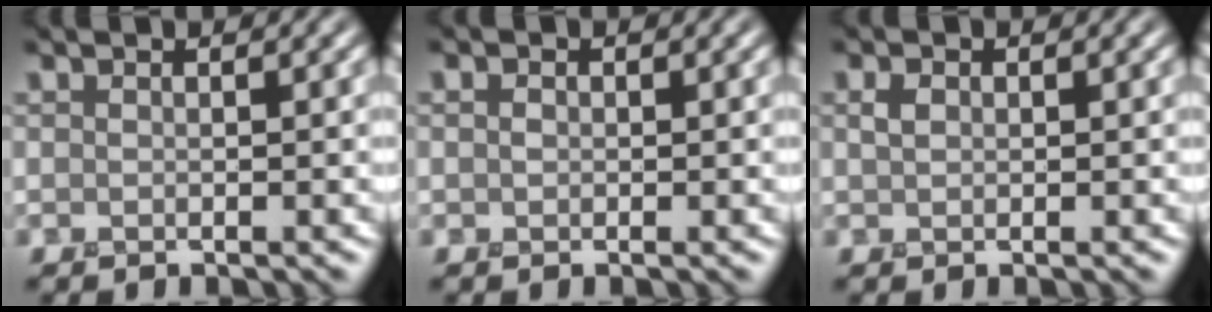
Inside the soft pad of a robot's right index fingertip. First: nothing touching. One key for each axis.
{"total": 0.8, "fx": -0.1, "fy": 0.8, "fz": 0.3, "tx": -0.004, "ty": 0.000, "tz": -0.009}
{"total": 0.9, "fx": 0.0, "fy": 0.7, "fz": 0.5, "tx": -0.012, "ty": 0.001, "tz": -0.003}